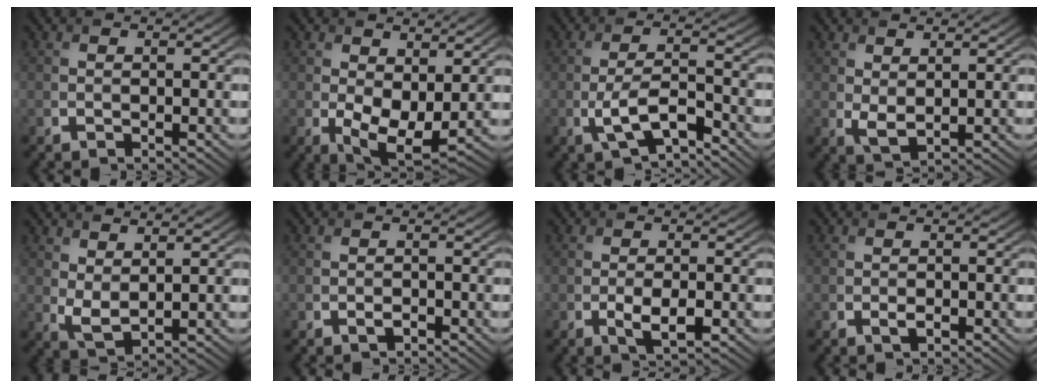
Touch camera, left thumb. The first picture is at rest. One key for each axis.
{"total": 6.4, "fx": 0.5, "fy": 3.7, "fz": 5.2, "tx": -0.104, "ty": -0.020, "tz": 0.018}
{"total": 5.5, "fx": -2.7, "fy": 1.8, "fz": 4.5, "tx": -0.098, "ty": -0.001, "tz": -0.053}
{"total": 2.3, "fx": 1.1, "fy": 1.0, "fz": 1.8, "tx": -0.045, "ty": -0.005, "tz": 0.025}
{"total": 3.2, "fx": 1.7, "fy": 1.4, "fz": 2.4, "tx": -0.058, "ty": -0.004, "tz": 0.038}
{"total": 1.1, "fx": -0.7, "fy": 0.5, "fz": 0.6, "tx": -0.009, "ty": -0.001, "tz": -0.012}
{"total": 3.4, "fx": -1.2, "fy": 1.4, "fz": 2.9, "tx": -0.059, "ty": -0.010, "tz": -0.019}
{"total": 1.2, "fx": -0.6, "fy": 0.5, "fz": 0.8, "tx": -0.015, "ty": -0.003, "tz": -0.009}